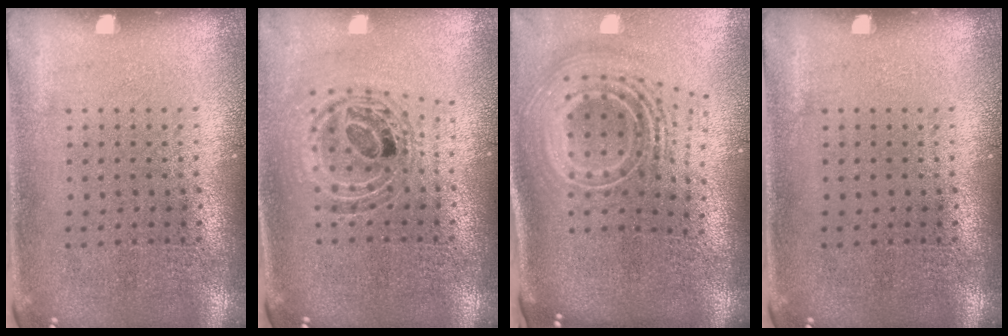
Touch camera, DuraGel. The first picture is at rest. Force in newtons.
{"total": 0.8, "press": 0.8, "slide": 0.2}
{"total": 3.0, "press": 1.9, "slide": 2.3}
{"total": 0.0}